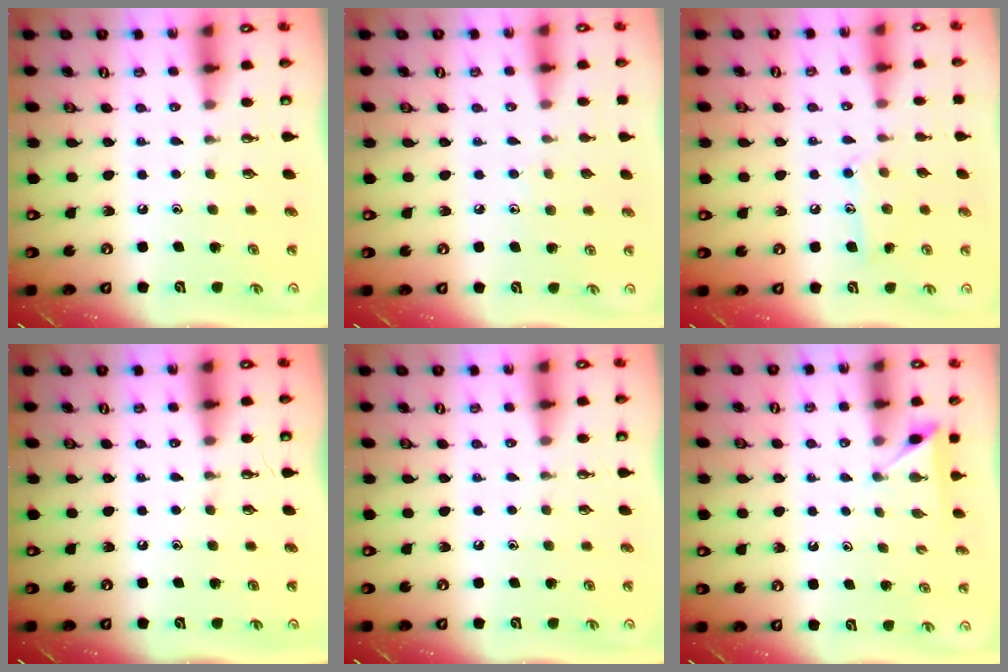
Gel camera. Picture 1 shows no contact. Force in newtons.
{"total": 5.0, "press": 5.0, "slide": 0.5}
{"total": 9.4, "press": 9.4, "slide": 0.7}
{"total": 0.0}
{"total": 0.0}
{"total": 2.5, "press": 2.5, "slide": 0.3}